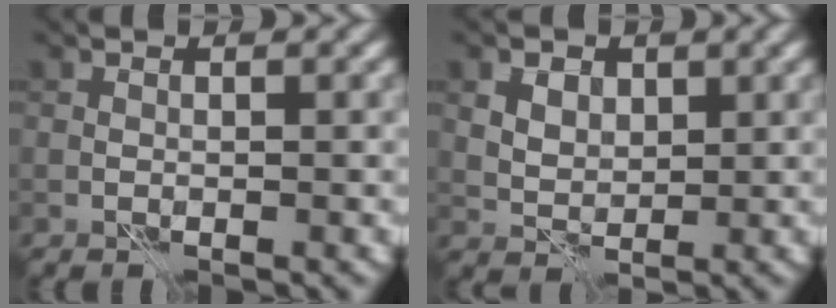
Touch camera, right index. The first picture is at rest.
{"total": 3.8, "force": [2.0, 2.6, 2.0], "torque": [-0.047, 0.006, 0.035]}